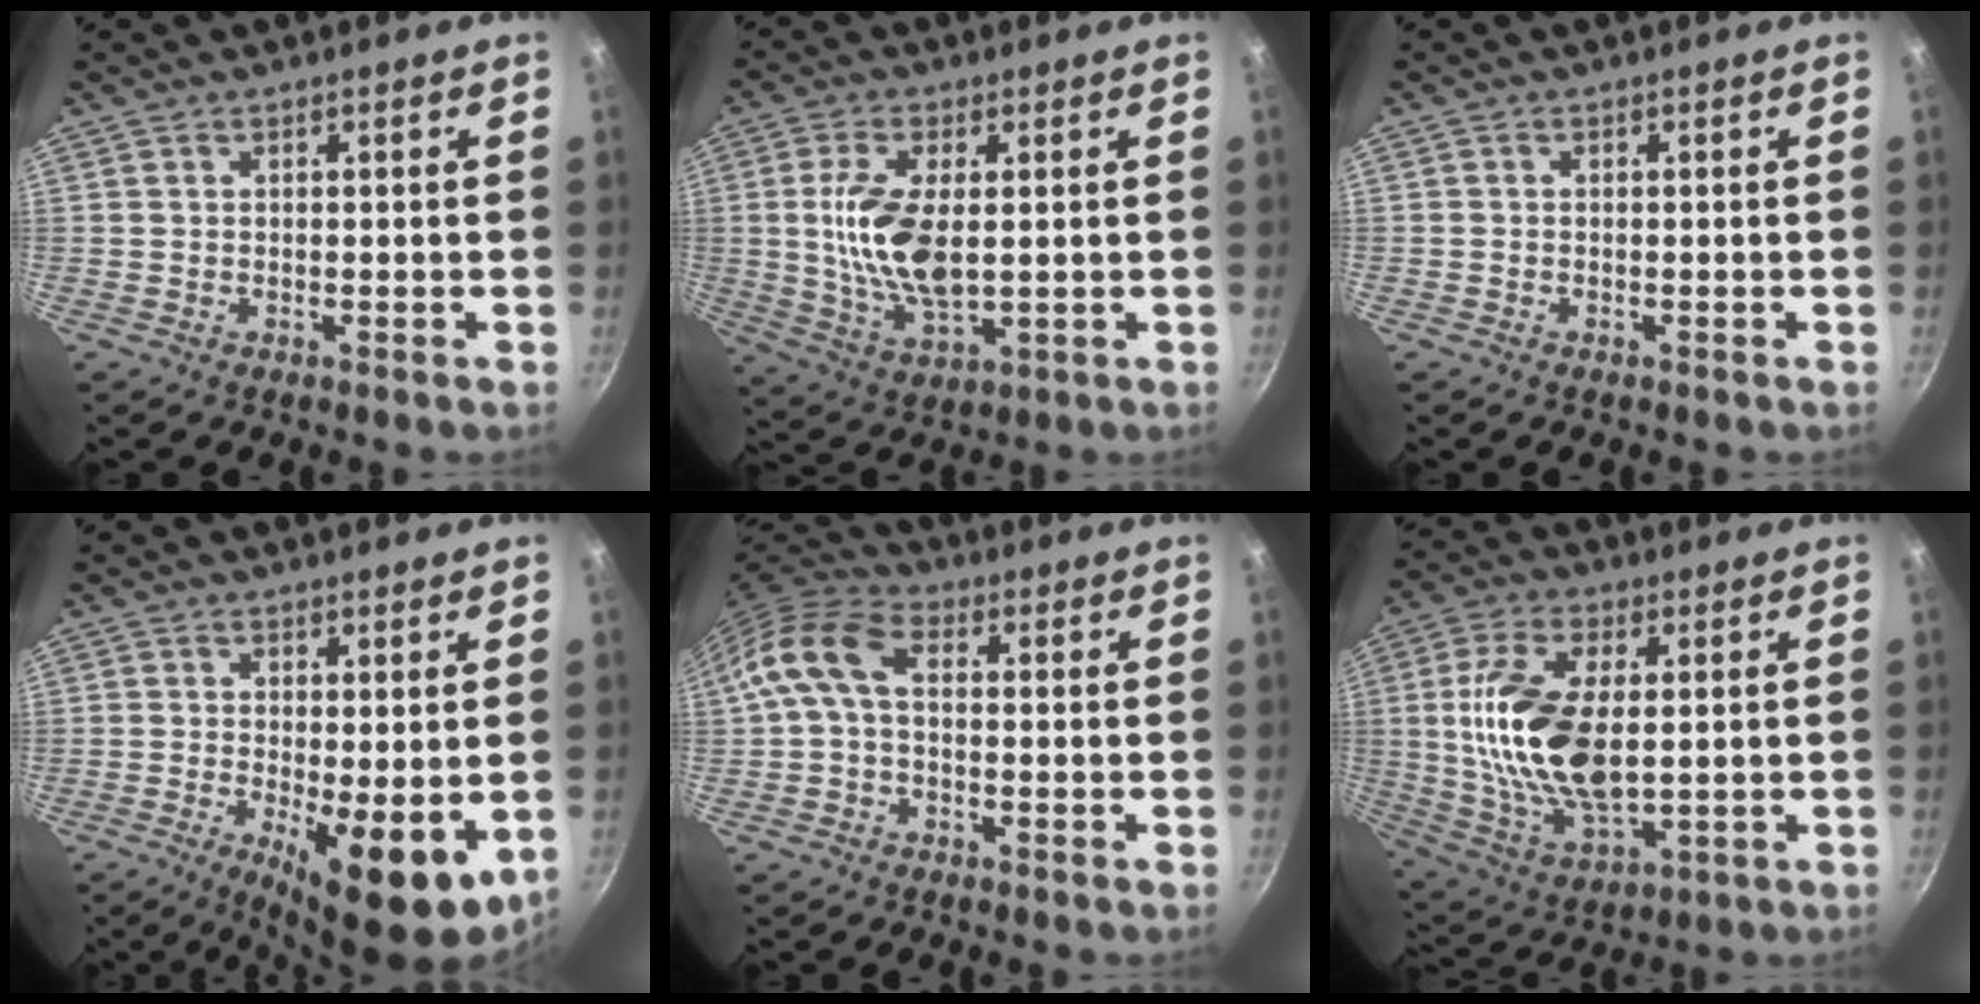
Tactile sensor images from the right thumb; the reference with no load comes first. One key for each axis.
{"total": 12.1, "fx": 0.8, "fy": 5.6, "fz": 10.7, "tx": -0.214, "ty": -0.015, "tz": 0.023}
{"total": 0.6, "fx": -0.3, "fy": 0.5, "fz": 0.0, "tx": -0.002, "ty": 0.004, "tz": -0.009}
{"total": 12.2, "fx": -3.0, "fy": 4.3, "fz": 11.0, "tx": -0.155, "ty": -0.025, "tz": -0.030}
{"total": 10.3, "fx": 0.7, "fy": 6.2, "fz": 8.2, "tx": -0.165, "ty": 0.030, "tz": 0.000}
{"total": 18.0, "fx": 1.5, "fy": 8.9, "fz": 15.5, "tx": -0.309, "ty": -0.012, "tz": 0.035}